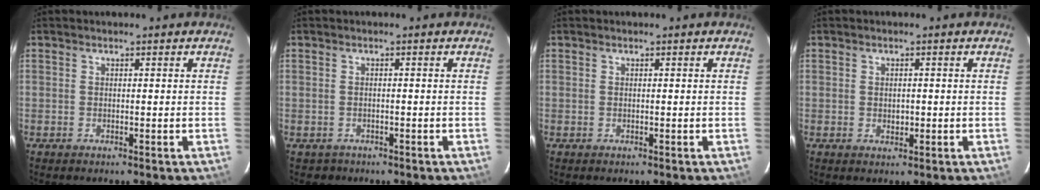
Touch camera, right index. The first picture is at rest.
{"total": 1.7, "force": [-1.1, 1.3, 0.0], "torque": [-0.006, 0.001, -0.010]}
{"total": 0.0}
{"total": 1.6, "force": [-0.1, 1.2, 1.0], "torque": [-0.013, 0.003, 0.002]}